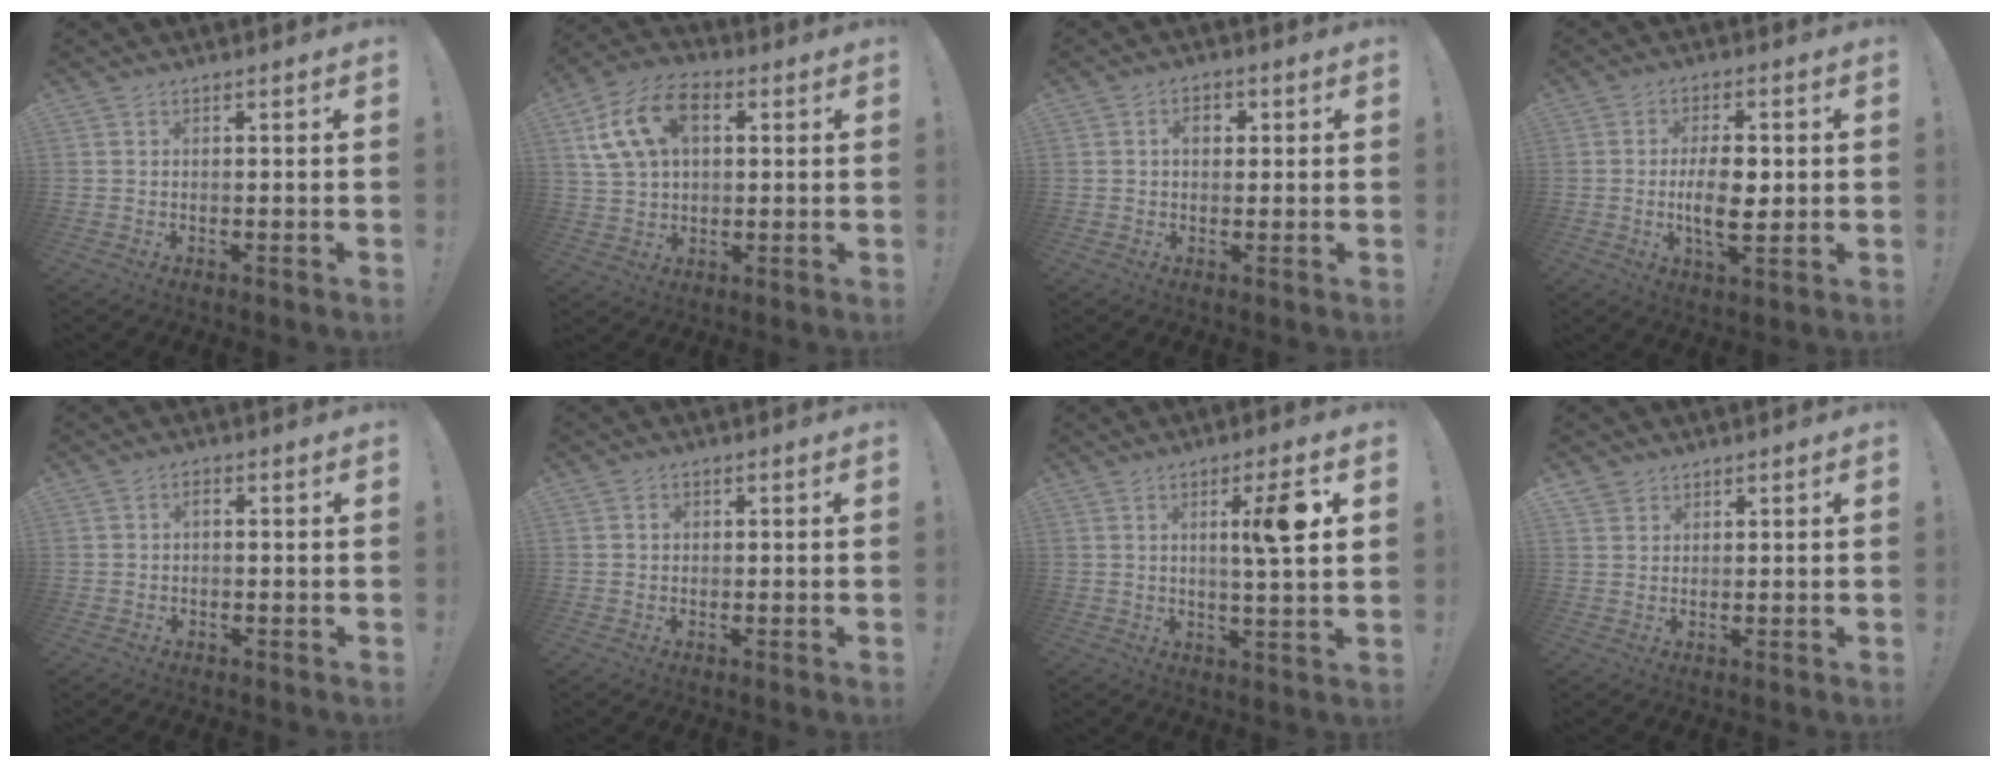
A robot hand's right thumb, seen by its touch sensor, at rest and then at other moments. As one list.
[{"total": 15.4, "force": [5.3, 10.3, 10.1], "torque": [-0.186, -0.005, 0.103]}, {"total": 3.9, "force": [0.8, 2.6, 2.8], "torque": [-0.035, 0.002, 0.008]}, {"total": 9.9, "force": [-0.4, 4.3, 9.0], "torque": [-0.148, -0.010, -0.014]}, {"total": 2.2, "force": [0.0, 2.0, 0.8], "torque": [-0.009, -0.002, -0.001]}, {"total": 1.0, "force": [0.0, 0.9, 0.4], "torque": [-0.003, 0.002, -0.001]}, {"total": 10.2, "force": [3.2, 0.3, 9.7], "torque": [-0.141, -0.012, 0.037]}, {"total": 2.5, "force": [2.0, 1.5, -0.1], "torque": [0.004, -0.014, 0.039]}]